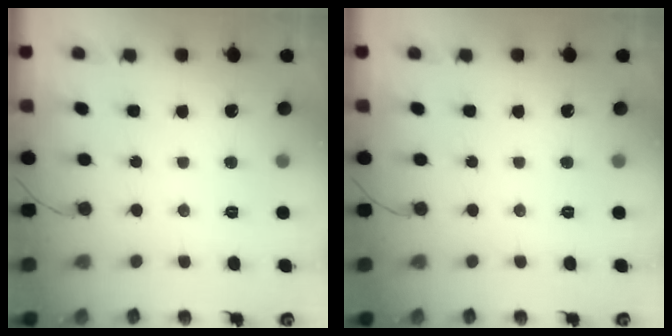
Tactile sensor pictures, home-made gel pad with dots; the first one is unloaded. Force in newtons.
{"total": 0.0}